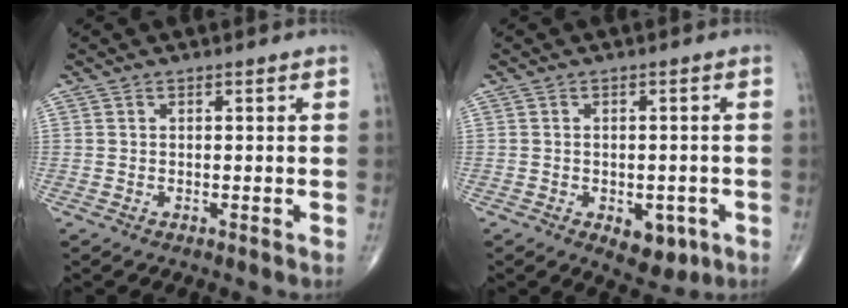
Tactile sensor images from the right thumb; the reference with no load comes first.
{"total": 6.2, "force": [-2.4, 3.7, 4.4], "torque": [-0.035, 0.006, -0.021]}